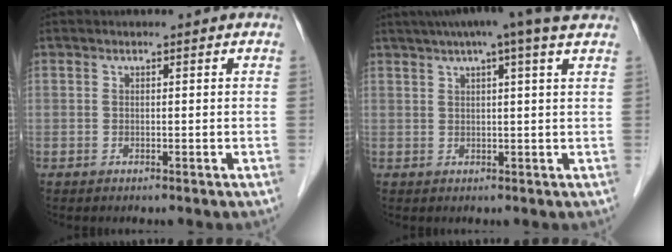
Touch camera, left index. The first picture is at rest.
{"total": 9.3, "force": [7.1, -0.3, 6.0], "torque": [-0.096, 0.034, 0.087]}